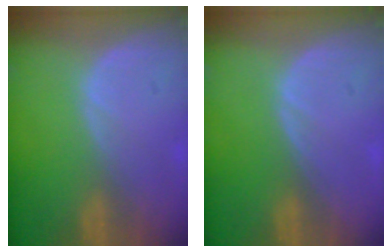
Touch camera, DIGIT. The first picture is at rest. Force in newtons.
{"total": 0.0}